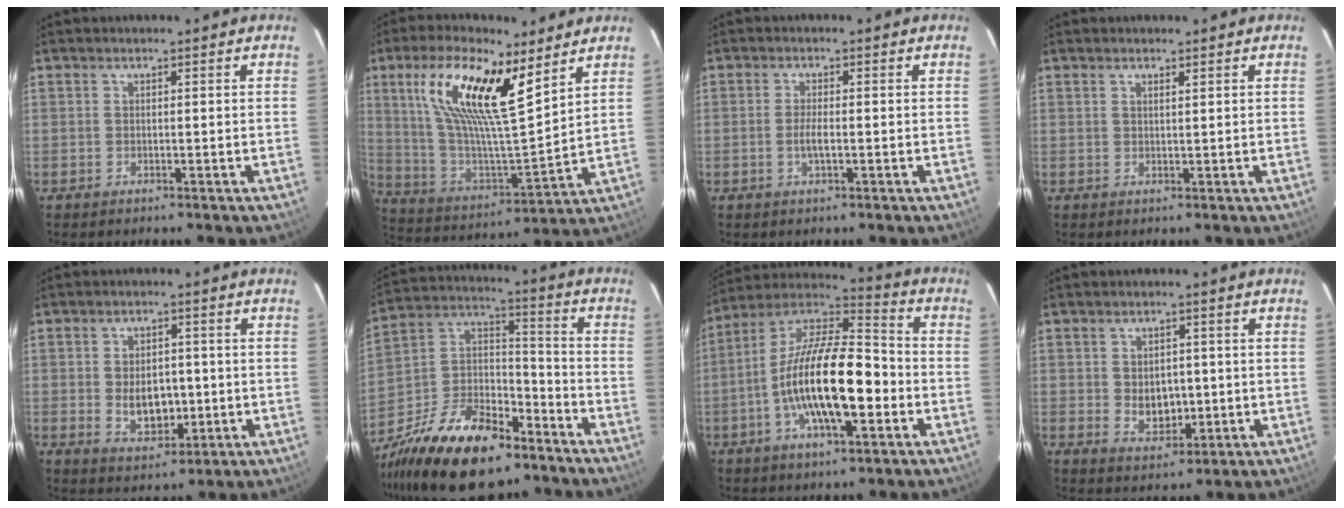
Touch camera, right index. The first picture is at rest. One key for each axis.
{"total": 20.3, "fx": 10.7, "fy": 5.4, "fz": 16.4, "tx": -0.313, "ty": 0.013, "tz": 0.204}
{"total": 2.5, "fx": -0.7, "fy": 0.5, "fz": 2.3, "tx": -0.048, "ty": -0.003, "tz": -0.012}
{"total": 1.0, "fx": 0.8, "fy": 0.1, "fz": 0.6, "tx": -0.012, "ty": 0.001, "tz": 0.013}
{"total": 7.4, "fx": -0.8, "fy": 4.9, "fz": 5.5, "tx": -0.102, "ty": -0.004, "tz": -0.001}
{"total": 23.4, "fx": -15.3, "fy": 10.9, "fz": 14.0, "tx": -0.292, "ty": 0.011, "tz": -0.260}
{"total": 19.5, "fx": -4.7, "fy": 6.7, "fz": 17.7, "tx": -0.327, "ty": -0.001, "tz": -0.093}
{"total": 5.7, "fx": -0.3, "fy": 4.3, "fz": 3.8, "tx": -0.065, "ty": -0.005, "tz": 0.007}